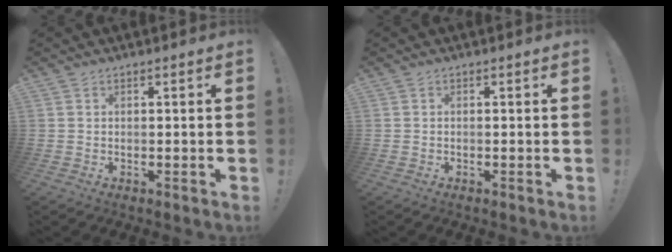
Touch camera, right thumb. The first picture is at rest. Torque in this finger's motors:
{"motor_torque": [-0.03, 0.03, -0.11, 0.11, 0.04]}